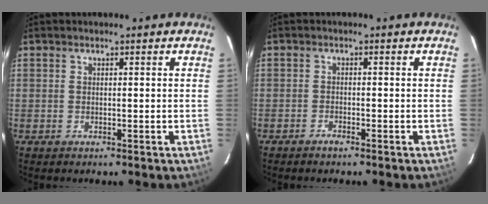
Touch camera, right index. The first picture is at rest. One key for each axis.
{"total": 1.2, "fx": -1.2, "fy": 0.3, "fz": 0.4, "tx": -0.014, "ty": 0.000, "tz": -0.025}